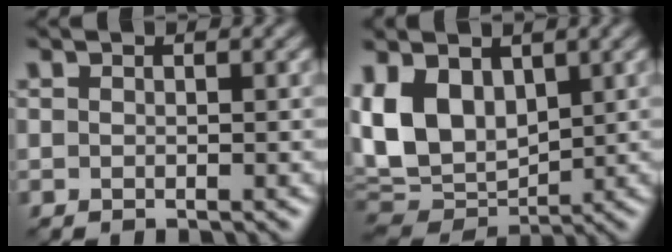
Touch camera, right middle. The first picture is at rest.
{"total": 8.6, "force": [2.3, 5.9, 5.9], "torque": [-0.141, 0.003, 0.039]}